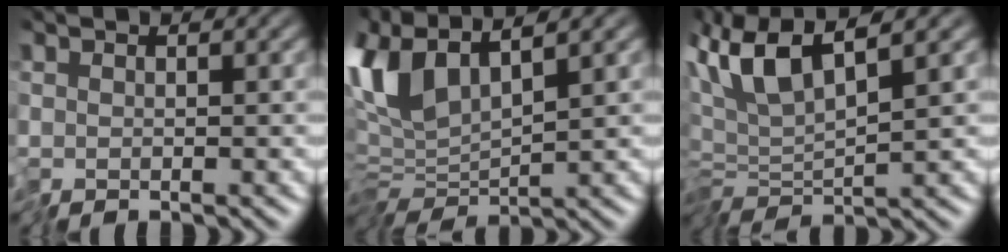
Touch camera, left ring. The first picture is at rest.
{"total": 7.6, "force": [3.2, 3.3, 6.0], "torque": [-0.146, 0.005, 0.052]}
{"total": 5.1, "force": [1.7, 1.6, 4.5], "torque": [-0.097, 0.012, 0.026]}